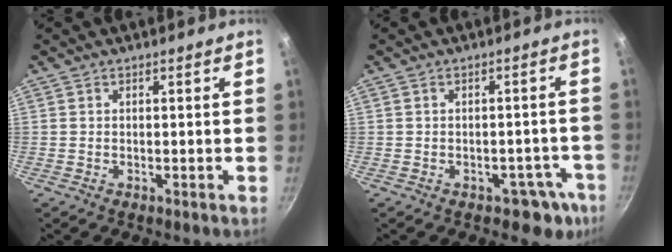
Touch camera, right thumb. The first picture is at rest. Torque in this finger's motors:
{"motor_torque": [-0.22, 0.05, -0.21, 0.12, 0.04]}